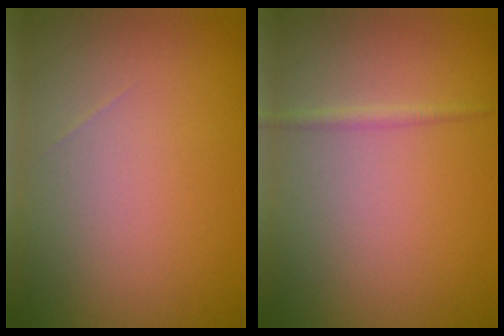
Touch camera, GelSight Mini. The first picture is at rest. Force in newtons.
{"total": 0.8, "press": 0.8, "slide": 0.1}